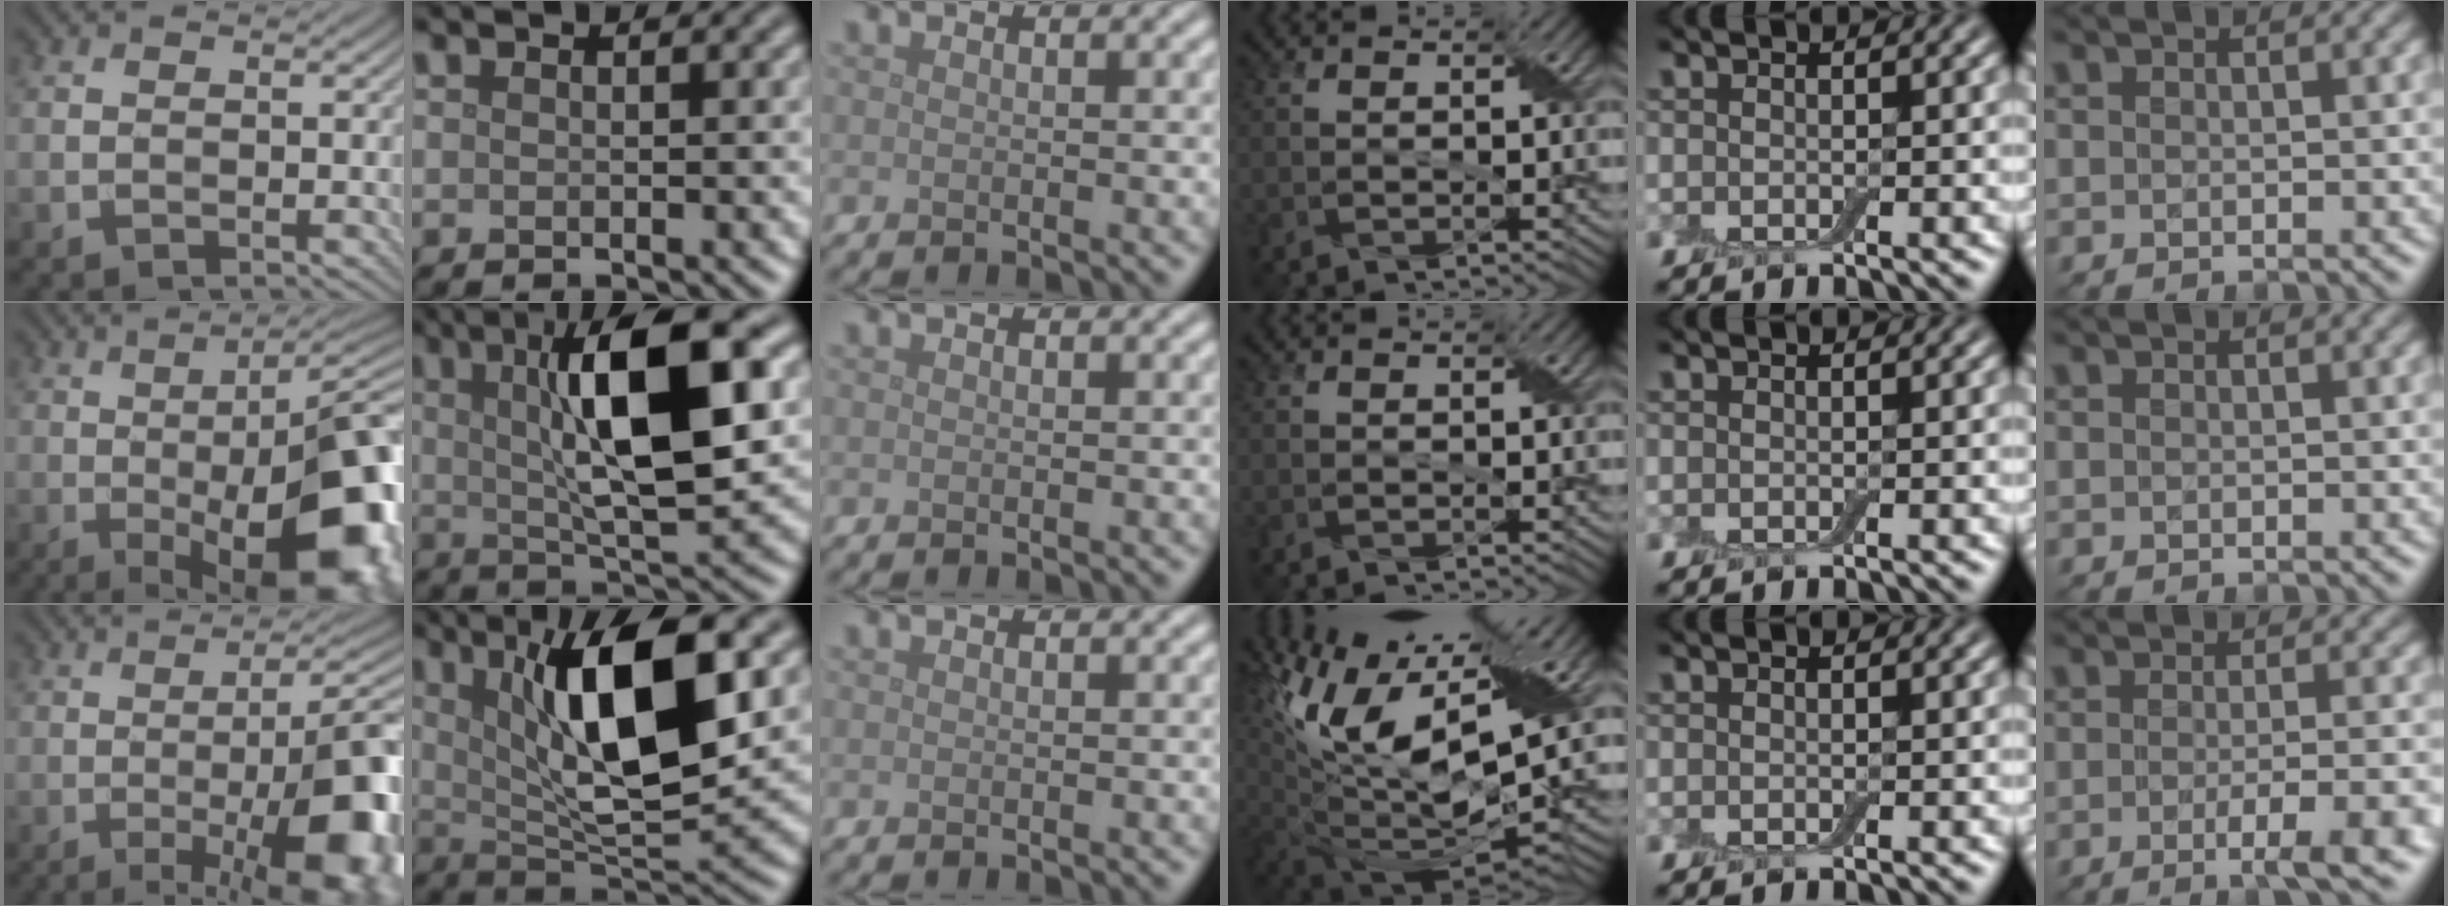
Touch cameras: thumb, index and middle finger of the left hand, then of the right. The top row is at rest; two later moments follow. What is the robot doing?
{"motion": "wrap", "object": "adhesive wrap"}